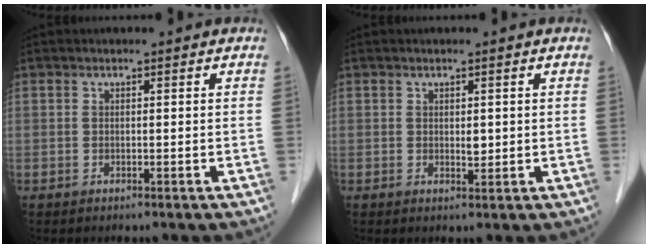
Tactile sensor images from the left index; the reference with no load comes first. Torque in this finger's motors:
{"motor_torque": [0.27, 0.13, 0.00, 0.00]}